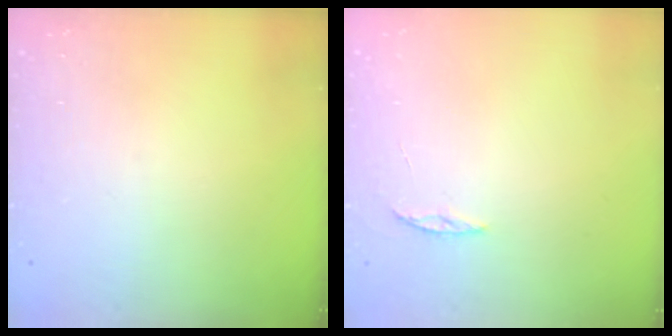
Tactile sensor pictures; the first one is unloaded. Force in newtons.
{"total": 2.4, "press": 2.4, "slide": 0.2}